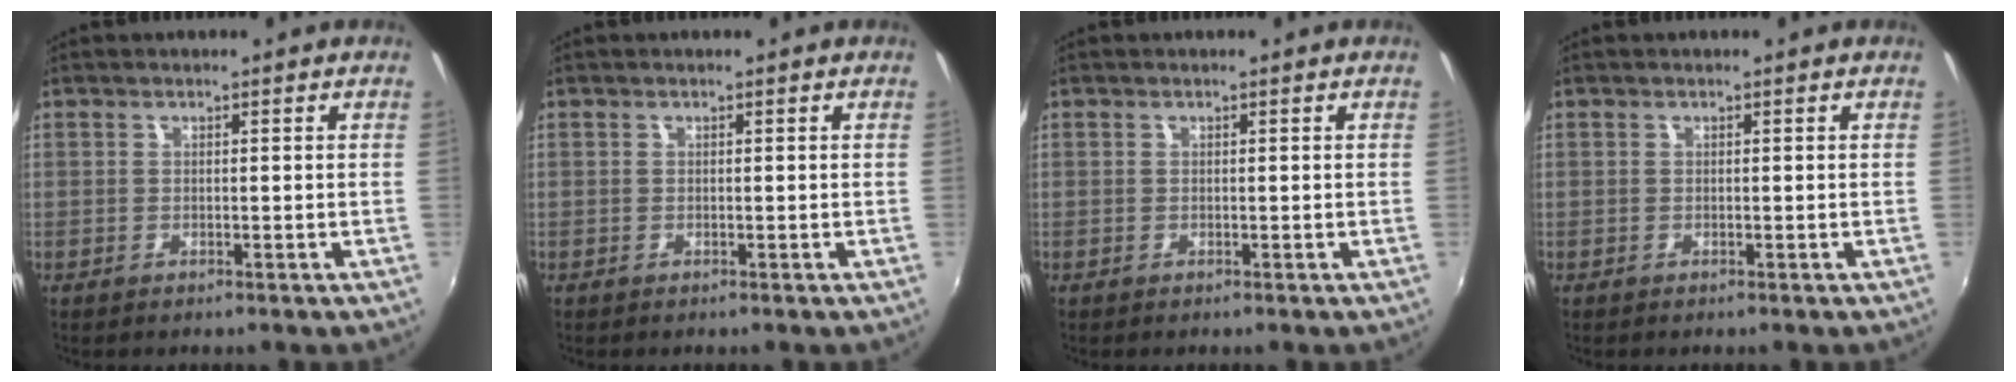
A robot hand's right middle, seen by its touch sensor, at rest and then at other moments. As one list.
[{"total": 0.0}, {"total": 0.0}, {"total": 0.0}]